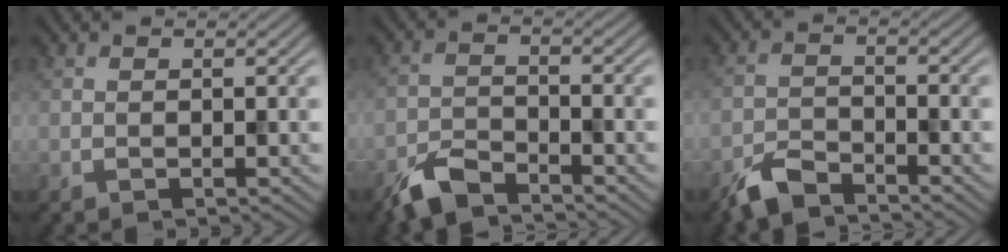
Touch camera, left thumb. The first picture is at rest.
{"total": 4.7, "force": [-4.1, 1.3, 2.1], "torque": [-0.045, -0.005, -0.091]}
{"total": 4.2, "force": [-3.7, 1.1, 1.7], "torque": [-0.037, -0.004, -0.084]}